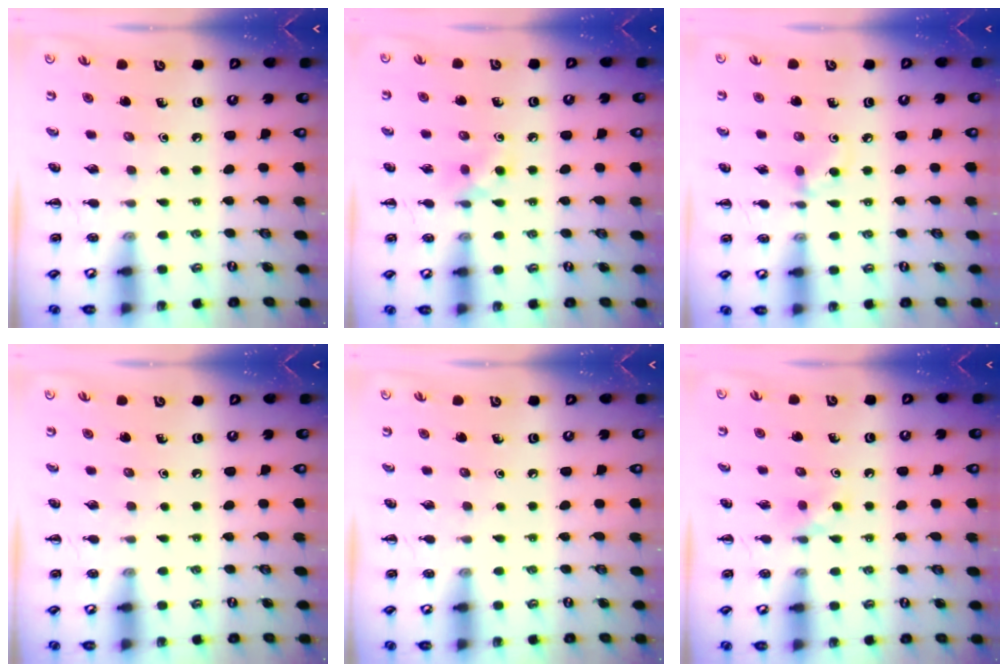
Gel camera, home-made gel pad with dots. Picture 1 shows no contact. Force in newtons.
{"total": 4.7, "press": 4.4, "slide": 1.5}
{"total": 5.9, "press": 5.5, "slide": 2.1}
{"total": 0.0}
{"total": 0.0}
{"total": 2.9, "press": 2.7, "slide": 1.1}